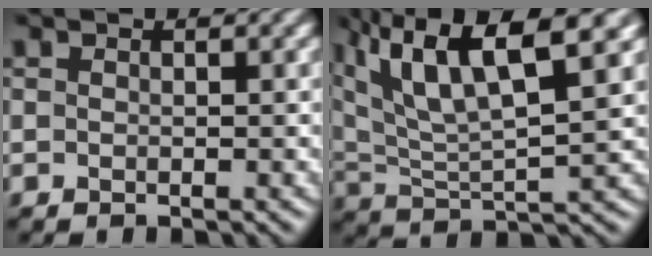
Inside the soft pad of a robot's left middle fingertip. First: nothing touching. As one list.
[{"total": 11.2, "force": [6.4, 2.6, 8.8], "torque": [-0.161, 0.023, 0.108]}]